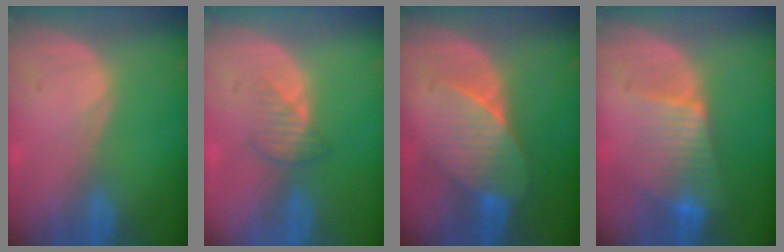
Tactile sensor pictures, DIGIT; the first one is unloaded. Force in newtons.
{"total": 2.5, "press": 2.5, "slide": 0.3}
{"total": 7.4, "press": 6.9, "slide": 2.5}
{"total": 7.3, "press": 6.4, "slide": 3.4}